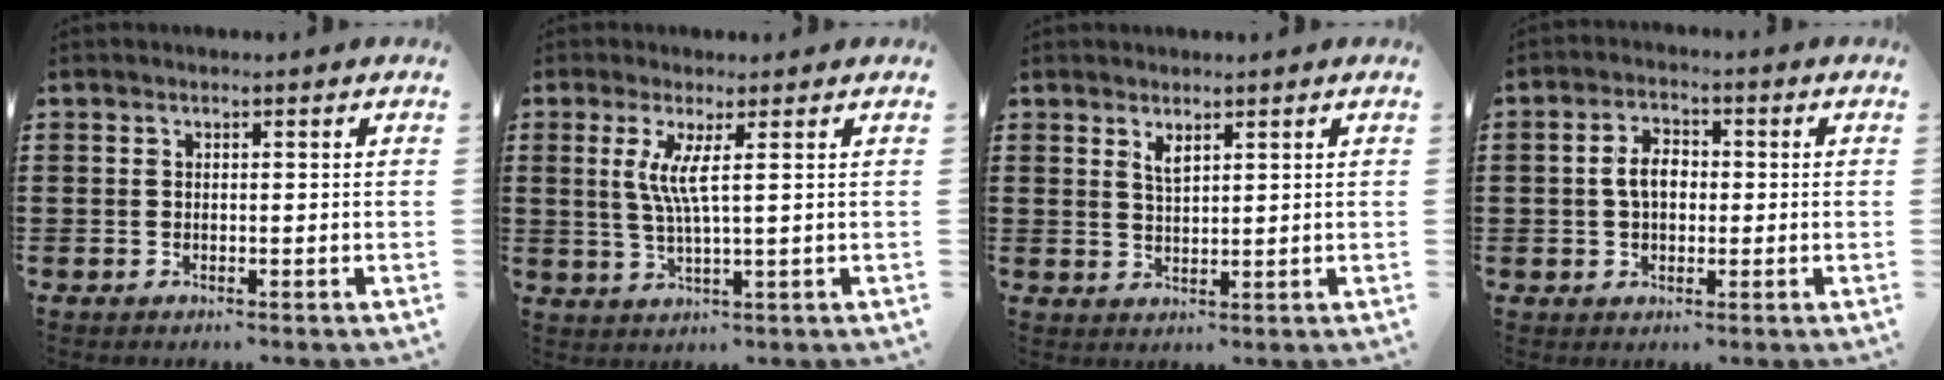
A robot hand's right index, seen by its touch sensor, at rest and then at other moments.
{"total": 4.8, "force": [1.2, -0.3, 4.7], "torque": [-0.095, -0.011, 0.020]}
{"total": 2.0, "force": [1.5, 0.5, 1.3], "torque": [-0.028, -0.001, 0.028]}
{"total": 4.3, "force": [0.1, 2.6, 3.5], "torque": [-0.072, 0.008, 0.000]}